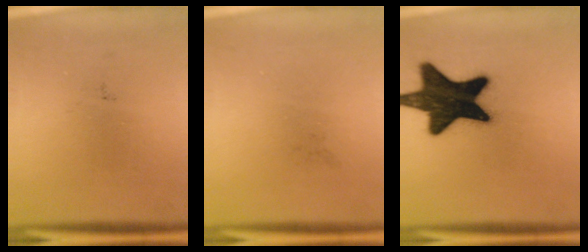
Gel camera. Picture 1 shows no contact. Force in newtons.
{"total": 0.0}
{"total": 18.8}